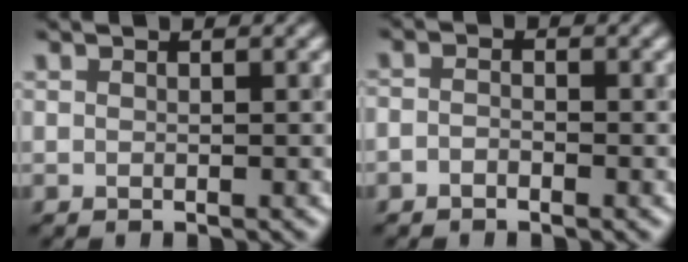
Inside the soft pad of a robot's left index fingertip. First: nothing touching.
{"total": 0.9, "force": [-0.9, 0.0, -0.1], "torque": [-0.008, 0.011, -0.008]}